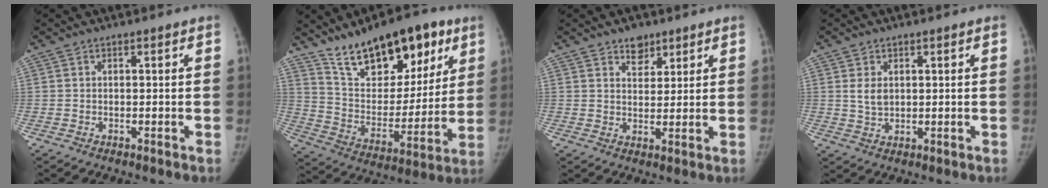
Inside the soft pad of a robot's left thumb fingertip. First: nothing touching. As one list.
[{"total": 22.4, "force": [14.4, 10.6, 13.6], "torque": [-0.166, -0.057, 0.243]}, {"total": 4.6, "force": [3.2, 2.8, 1.7], "torque": [0.000, -0.021, 0.052]}, {"total": 3.5, "force": [1.0, 2.4, 2.3], "torque": [-0.031, -0.010, 0.024]}]